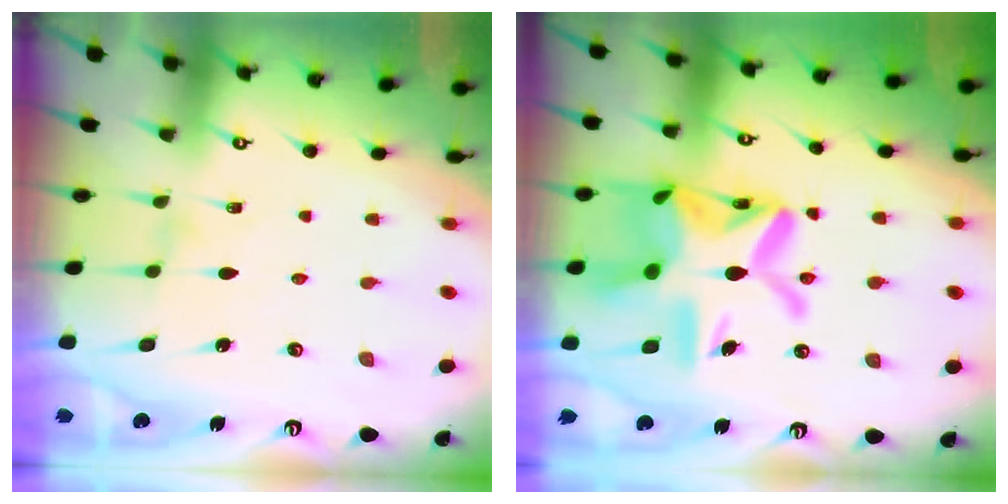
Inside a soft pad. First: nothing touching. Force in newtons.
{"total": 23.5, "press": 23.4, "slide": 2.1}